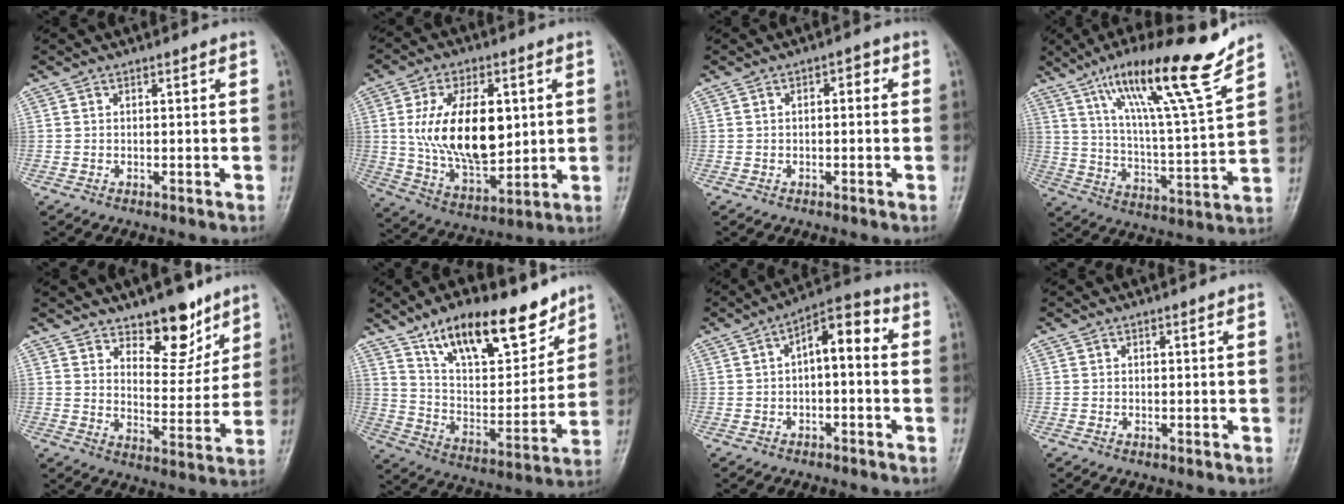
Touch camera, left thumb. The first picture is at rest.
{"total": 18.1, "force": [2.5, 10.4, 14.6], "torque": [-0.225, -0.017, 0.054]}
{"total": 2.3, "force": [0.4, 1.2, 1.9], "torque": [-0.017, 0.010, -0.001]}
{"total": 20.1, "force": [13.8, 1.7, 14.5], "torque": [-0.220, -0.065, 0.230]}
{"total": 11.0, "force": [7.9, 5.1, 5.8], "torque": [-0.047, -0.060, 0.128]}
{"total": 20.0, "force": [13.6, 8.1, 12.3], "torque": [-0.151, -0.070, 0.237]}
{"total": 8.1, "force": [0.7, 3.9, 7.1], "torque": [-0.089, 0.037, -0.003]}
{"total": 0.0}